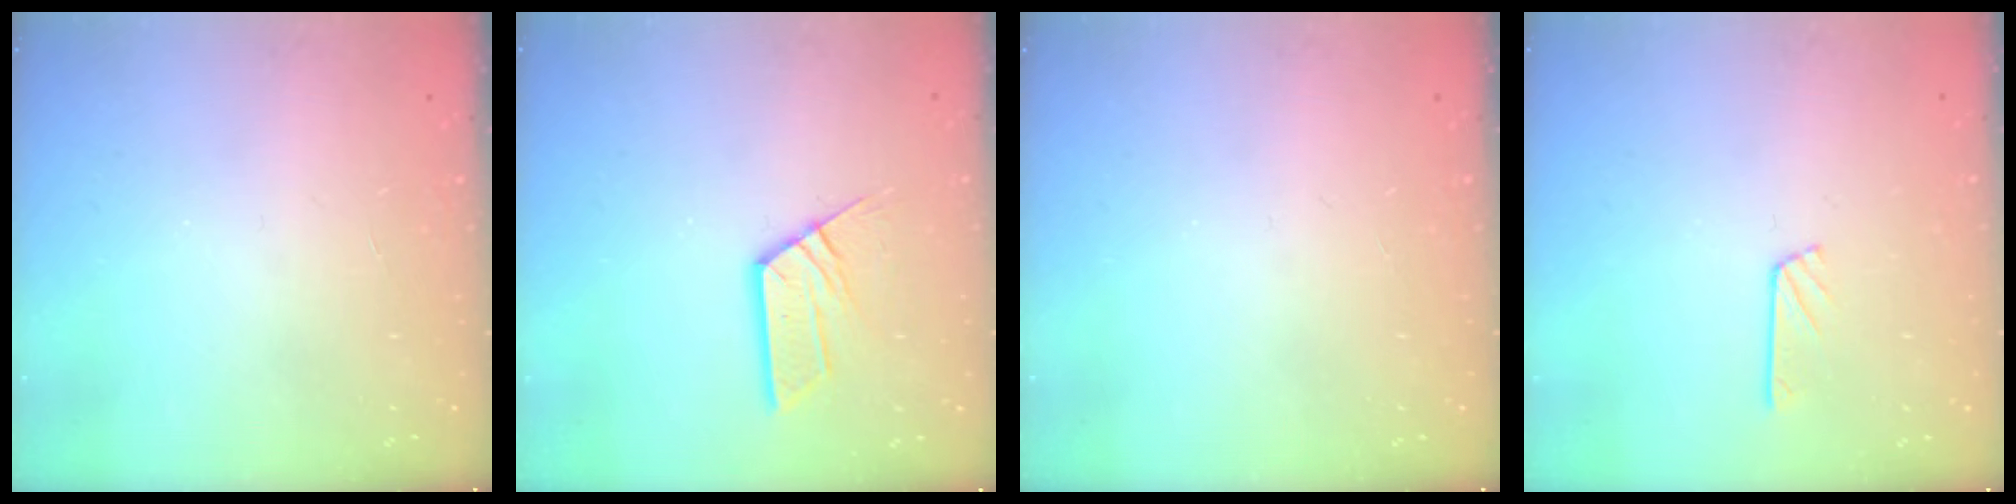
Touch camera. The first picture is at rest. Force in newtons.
{"total": 9.6, "press": 9.6, "slide": 0.9}
{"total": 0.0}
{"total": 3.0, "press": 3.0, "slide": 0.3}